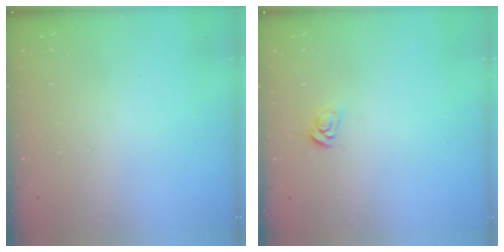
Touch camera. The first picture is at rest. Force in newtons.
{"total": 4.2, "press": 4.2, "slide": 0.3}